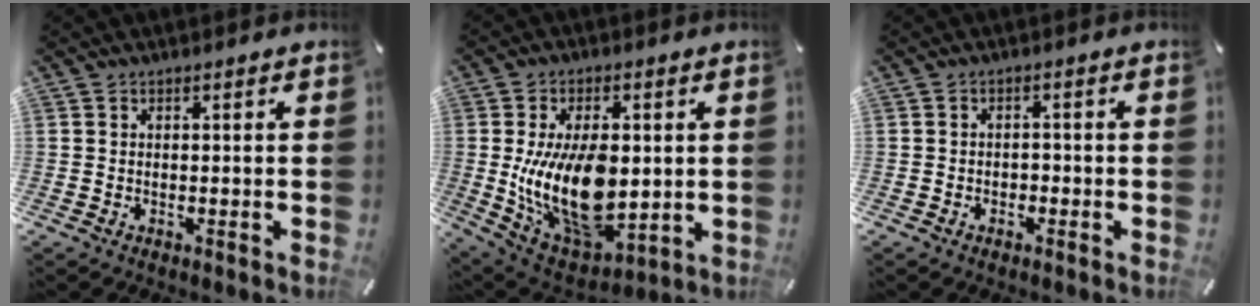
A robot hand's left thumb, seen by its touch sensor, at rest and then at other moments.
{"total": 19.0, "force": [0.2, 11.3, 15.2], "torque": [-0.274, -0.015, 0.012]}
{"total": 1.5, "force": [-1.1, 0.9, 0.6], "torque": [-0.013, 0.006, -0.024]}